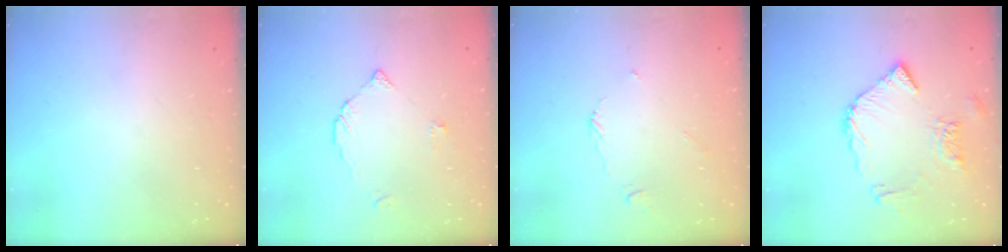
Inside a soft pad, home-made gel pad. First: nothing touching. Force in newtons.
{"total": 3.3, "press": 3.2, "slide": 0.4}
{"total": 2.7, "press": 2.7, "slide": 0.3}
{"total": 11.0, "press": 10.9, "slide": 1.5}